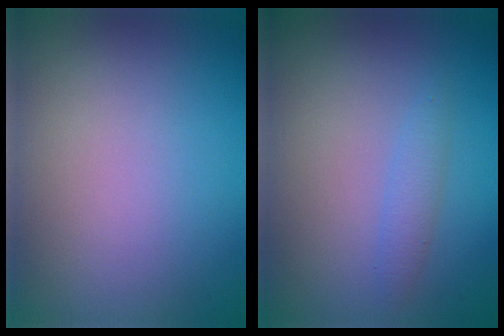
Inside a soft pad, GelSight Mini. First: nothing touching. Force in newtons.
{"total": 1.3, "press": 1.3, "slide": 0.1}